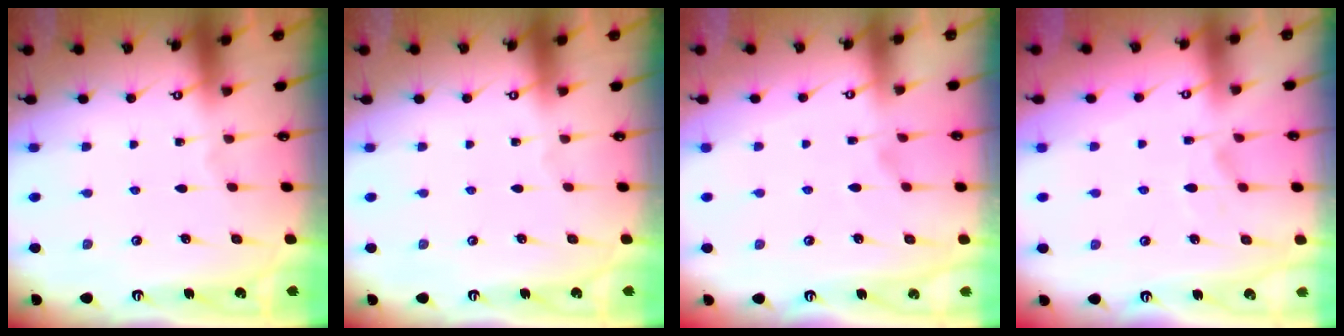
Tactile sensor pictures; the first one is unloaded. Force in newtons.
{"total": 0.0}
{"total": 2.7, "press": 2.5, "slide": 1.0}
{"total": 1.4, "press": 0.9, "slide": 1.1}